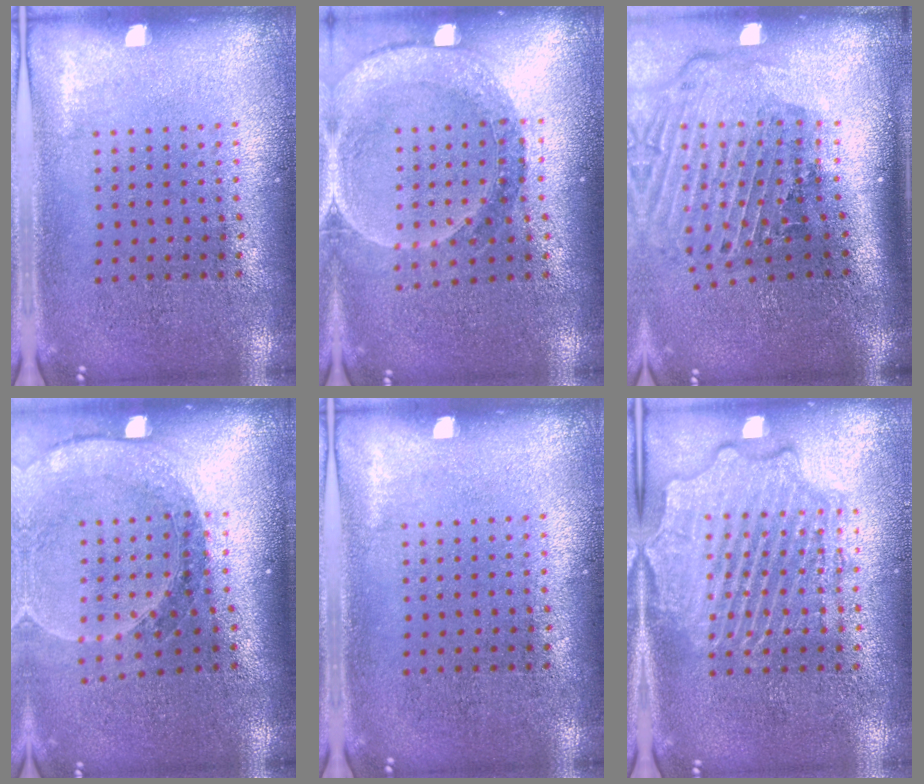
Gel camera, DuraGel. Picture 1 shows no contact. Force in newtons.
{"total": 1.5, "press": 1.5, "slide": 0.3}
{"total": 3.0, "press": 2.0, "slide": 2.2}
{"total": 1.7, "press": 1.7, "slide": 0.2}
{"total": 0.0}
{"total": 3.9, "press": 3.9, "slide": 0.5}